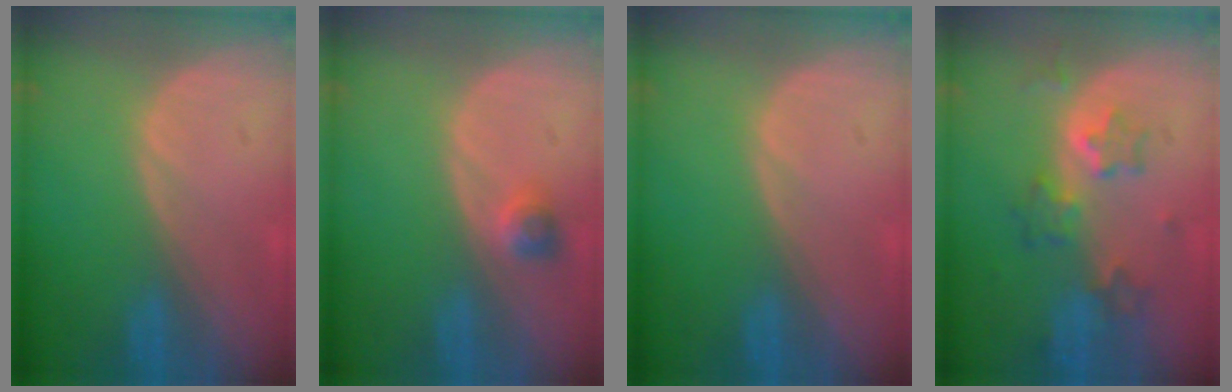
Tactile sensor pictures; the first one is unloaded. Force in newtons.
{"total": 2.3, "press": 2.0, "slide": 1.1}
{"total": 0.0}
{"total": 6.3, "press": 5.8, "slide": 2.5}